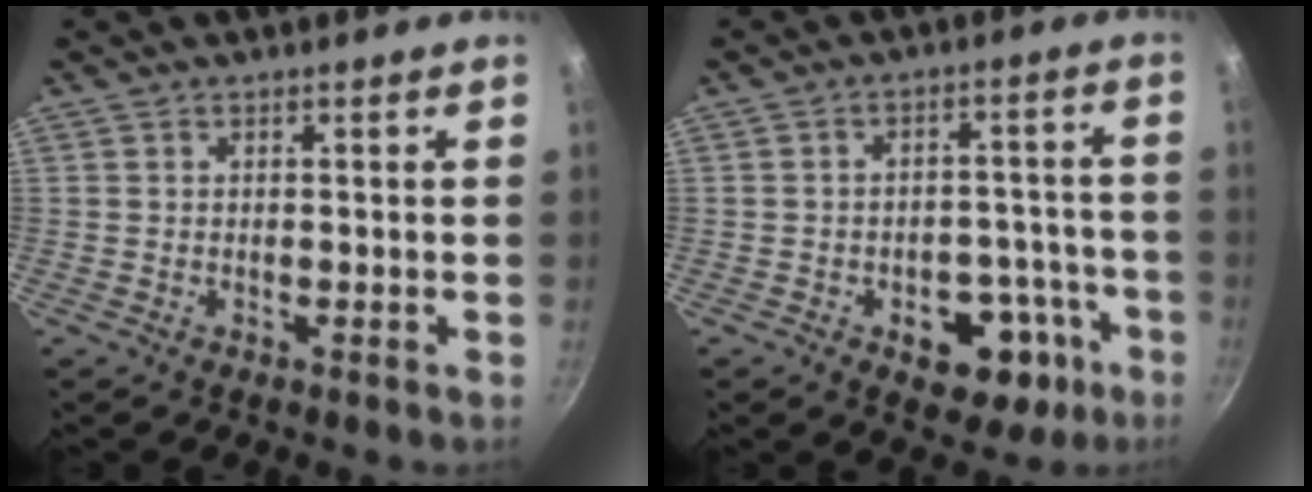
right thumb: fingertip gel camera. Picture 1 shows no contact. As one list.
[{"total": 12.2, "force": [-5.3, 7.8, 7.7], "torque": [-0.053, 0.041, -0.061]}]